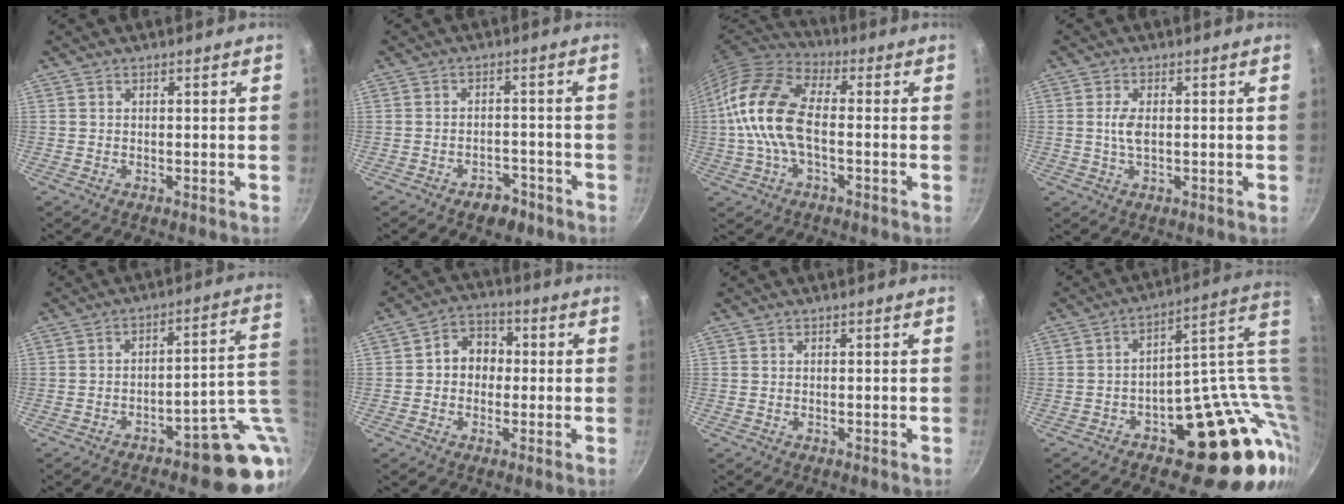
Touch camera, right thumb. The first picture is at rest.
{"total": 4.9, "force": [-3.3, 2.8, 2.3], "torque": [-0.016, 0.031, -0.037]}
{"total": 15.4, "force": [-1.0, 8.4, 12.9], "torque": [-0.246, 0.035, -0.037]}
{"total": 3.4, "force": [0.2, 1.5, 3.0], "torque": [-0.064, 0.002, 0.001]}
{"total": 14.2, "force": [-5.0, 5.8, 11.9], "torque": [-0.082, 0.038, -0.063]}
{"total": 7.2, "force": [0.1, 6.1, 4.0], "torque": [-0.021, 0.018, -0.011]}
{"total": 0.0}
{"total": 21.3, "force": [4.1, 13.5, 16.0], "torque": [-0.132, 0.008, 0.076]}